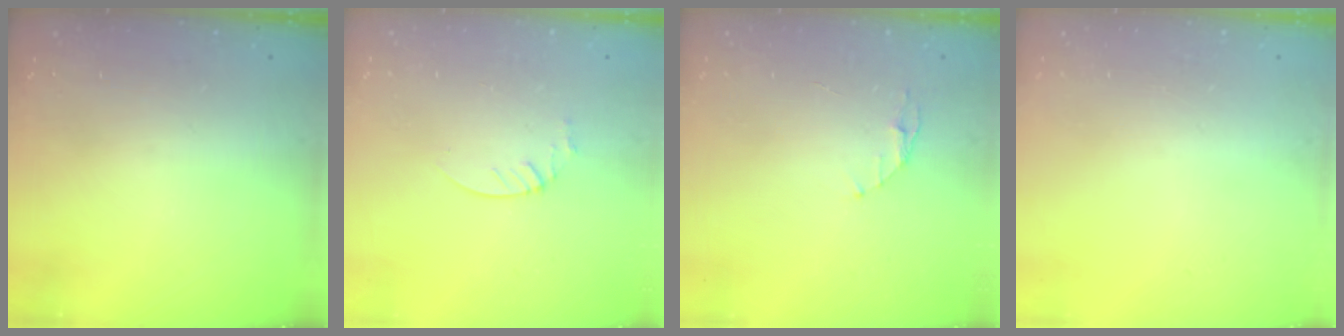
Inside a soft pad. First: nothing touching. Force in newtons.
{"total": 2.1, "press": 2.1, "slide": 0.2}
{"total": 3.9, "press": 3.9, "slide": 0.5}
{"total": 0.0}